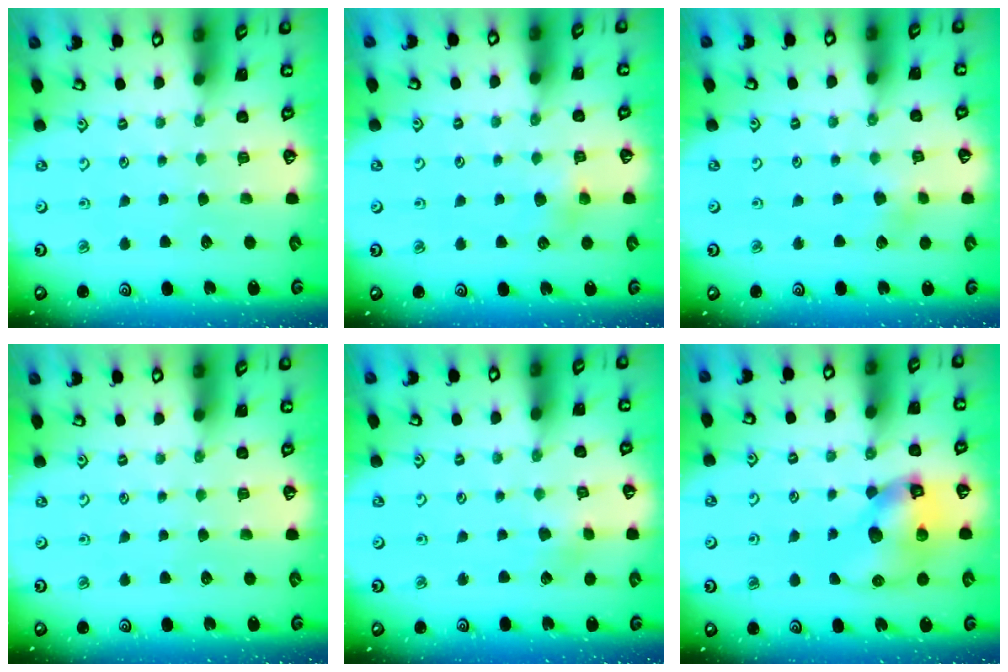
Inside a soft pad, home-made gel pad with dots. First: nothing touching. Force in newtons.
{"total": 4.2, "press": 4.2, "slide": 0.5}
{"total": 3.9, "press": 3.9, "slide": 0.4}
{"total": 0.0}
{"total": 3.0, "press": 3.0, "slide": 0.5}
{"total": 13.6, "press": 13.4, "slide": 1.9}